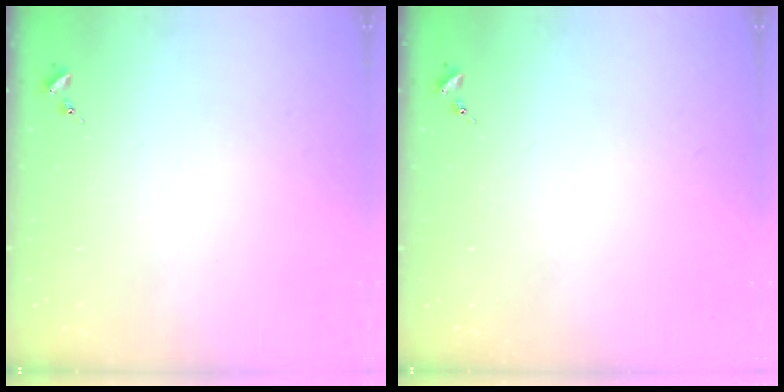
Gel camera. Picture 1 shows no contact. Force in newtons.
{"total": 0.0}